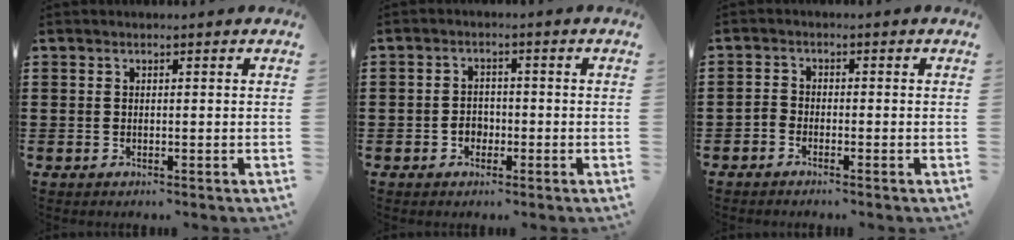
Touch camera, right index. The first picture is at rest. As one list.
[{"total": 2.1, "force": [-0.9, 1.7, 1.0], "torque": [-0.026, -0.001, -0.018]}, {"total": 1.6, "force": [-1.4, 0.6, 0.3], "torque": [-0.010, 0.004, -0.029]}]